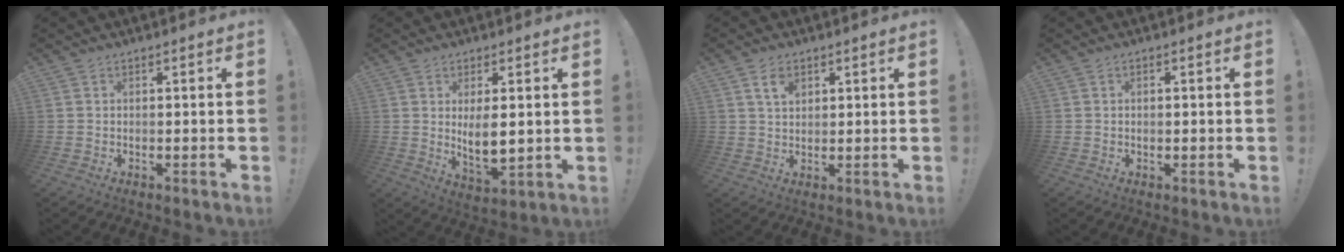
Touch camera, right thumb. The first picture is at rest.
{"total": 8.5, "force": [1.7, 3.7, 7.4], "torque": [-0.116, -0.023, 0.029]}
{"total": 4.9, "force": [2.4, 3.0, 3.0], "torque": [-0.045, -0.006, 0.042]}
{"total": 0.7, "force": [0.0, 0.4, 0.5], "torque": [-0.012, 0.002, -0.001]}